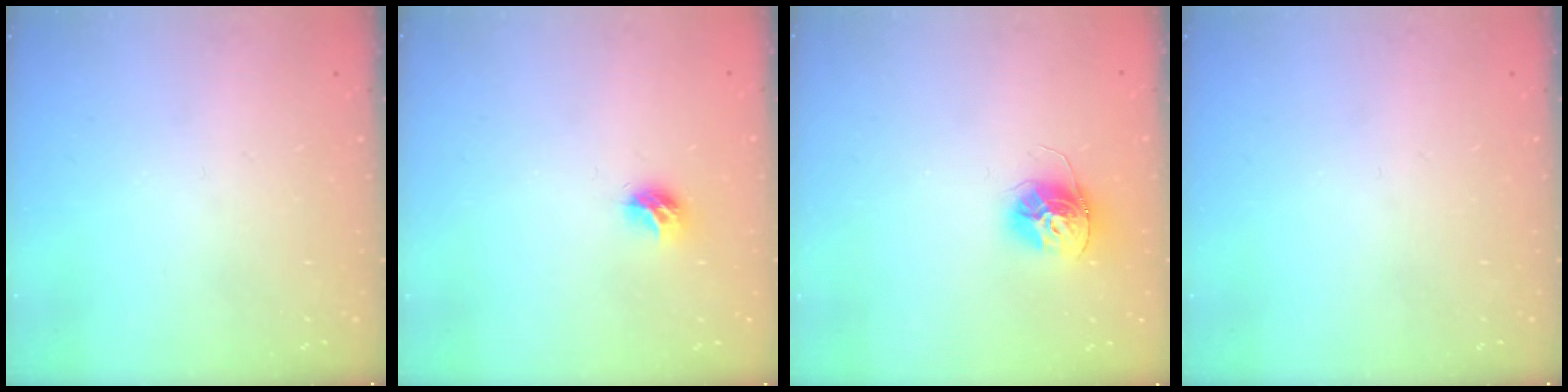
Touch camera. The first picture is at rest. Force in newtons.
{"total": 7.1, "press": 7.1, "slide": 0.3}
{"total": 12.3, "press": 12.2, "slide": 1.0}
{"total": 0.0}